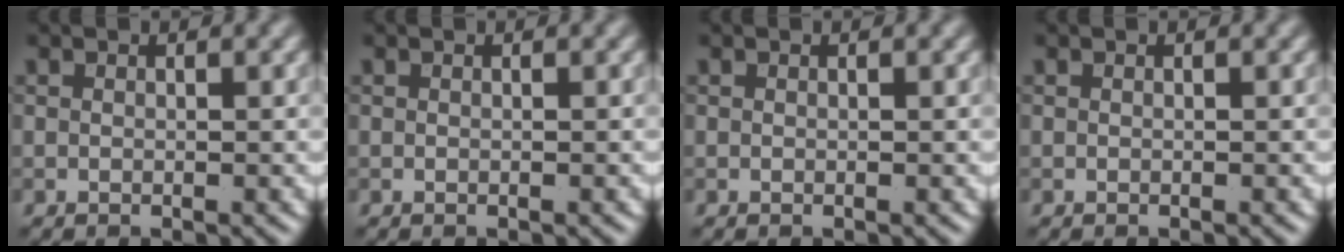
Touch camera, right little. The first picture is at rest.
{"total": 0.0}
{"total": 0.0}
{"total": 0.0}